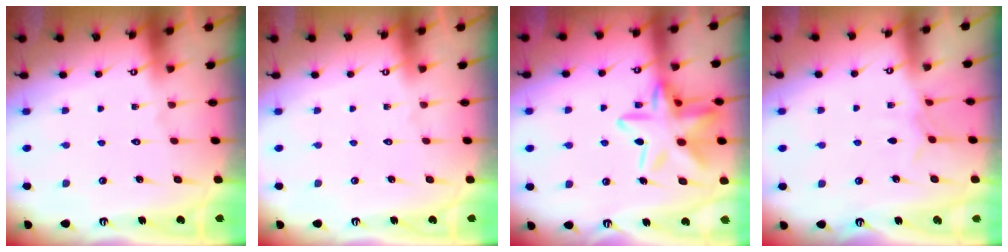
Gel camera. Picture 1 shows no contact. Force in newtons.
{"total": 0.0}
{"total": 18.2, "press": 18.1, "slide": 1.3}
{"total": 3.9, "press": 3.8, "slide": 0.6}